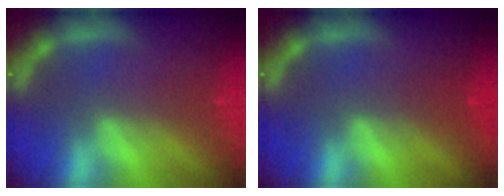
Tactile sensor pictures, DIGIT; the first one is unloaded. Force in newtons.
{"total": 1.5}